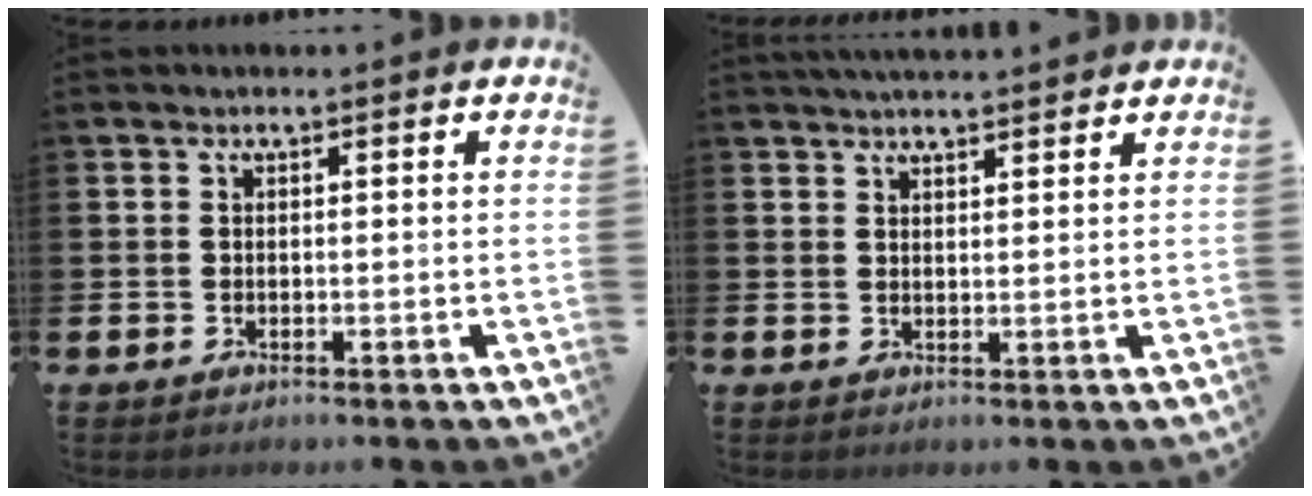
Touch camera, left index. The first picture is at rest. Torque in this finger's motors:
{"motor_torque": [0.77, -1.37, 0.38, 0.15]}